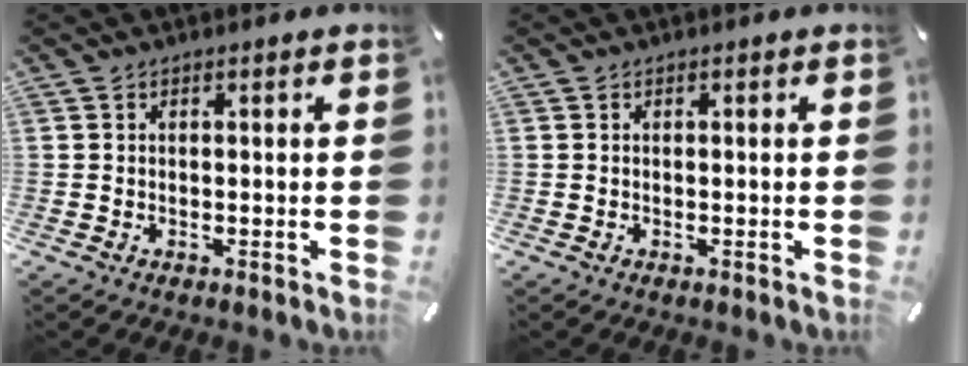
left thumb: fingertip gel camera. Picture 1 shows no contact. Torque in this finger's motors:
{"motor_torque": [0.00, 0.00, 0.00, -0.09, 0.00]}